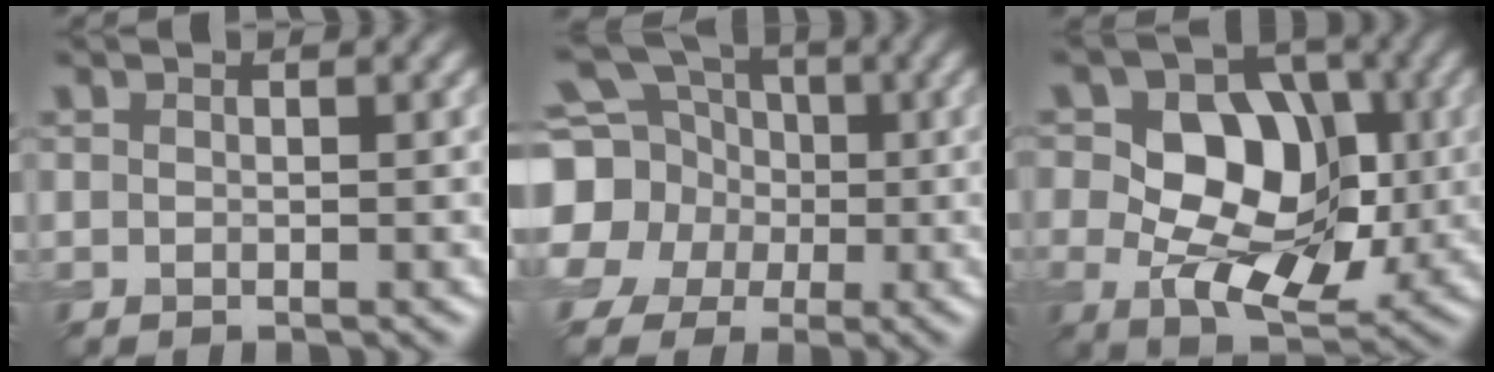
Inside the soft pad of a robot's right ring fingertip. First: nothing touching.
{"total": 12.7, "force": [0.4, 11.8, 4.9], "torque": [-0.165, 0.006, -0.025]}
{"total": 10.4, "force": [0.5, 7.2, 7.5], "torque": [-0.111, 0.004, -0.003]}